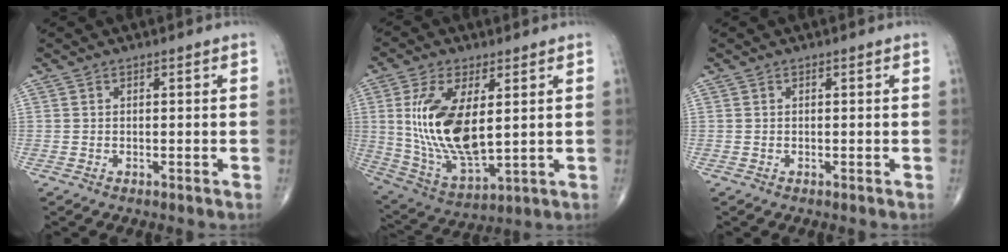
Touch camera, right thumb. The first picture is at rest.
{"total": 16.8, "force": [2.7, 7.7, 14.6], "torque": [-0.284, -0.022, 0.066]}
{"total": 0.0}